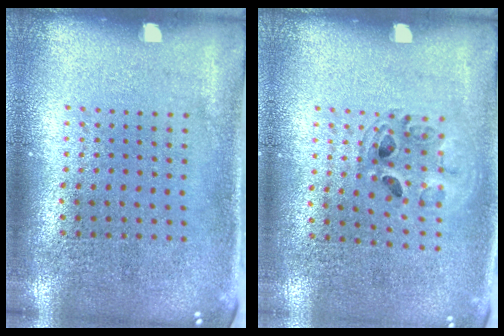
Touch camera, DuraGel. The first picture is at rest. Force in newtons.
{"total": 1.0, "press": 1.0, "slide": 0.1}